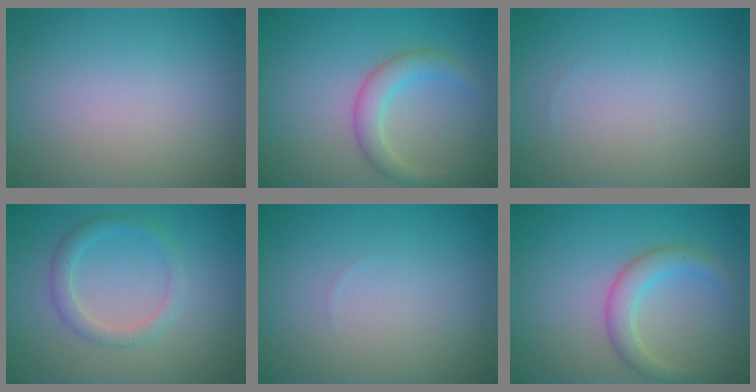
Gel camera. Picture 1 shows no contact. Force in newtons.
{"total": 2.8, "press": 2.8, "slide": 0.2}
{"total": 0.0}
{"total": 2.1, "press": 2.1, "slide": 0.1}
{"total": 0.0}
{"total": 2.8, "press": 2.8, "slide": 0.2}